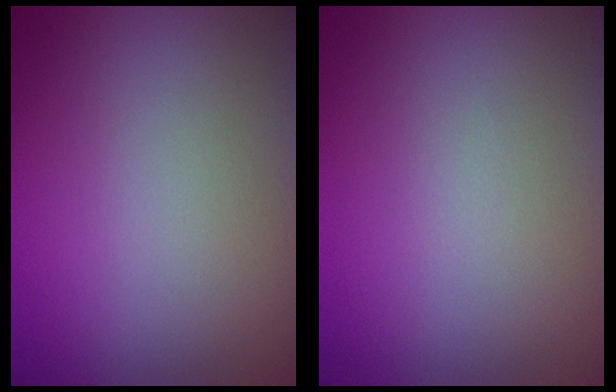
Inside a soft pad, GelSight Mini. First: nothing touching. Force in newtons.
{"total": 0.0}